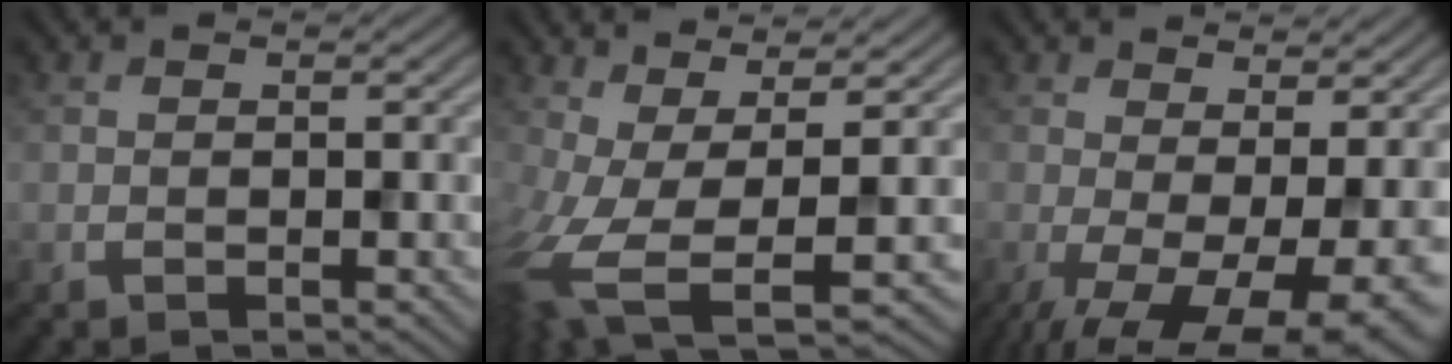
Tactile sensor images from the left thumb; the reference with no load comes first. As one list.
[{"total": 9.0, "force": [-2.5, 2.9, 8.2], "torque": [-0.191, -0.017, -0.030]}, {"total": 10.5, "force": [-3.1, 3.9, 9.3], "torque": [-0.140, -0.015, -0.029]}]